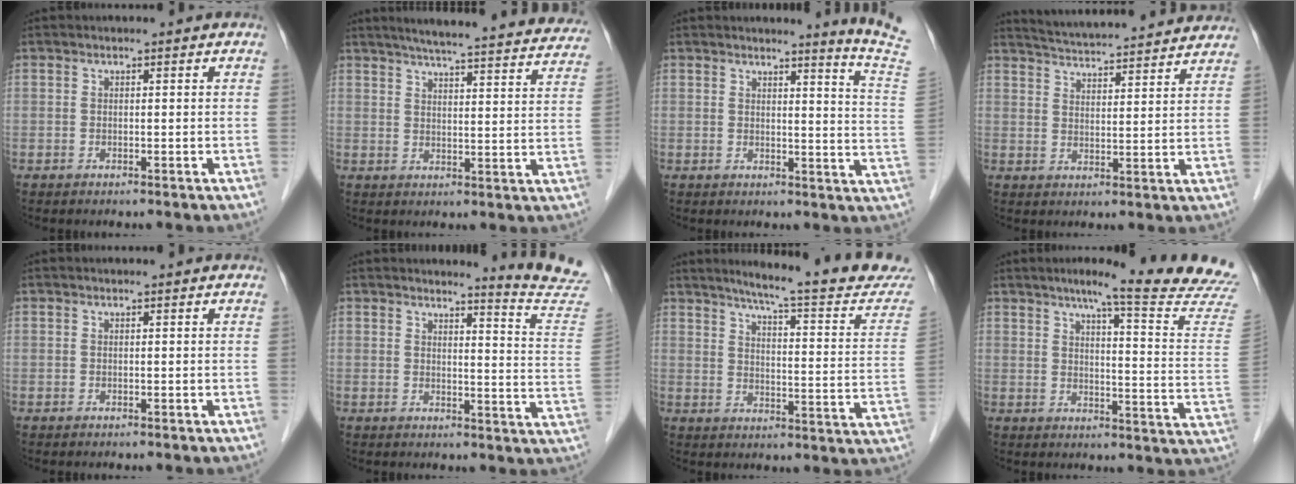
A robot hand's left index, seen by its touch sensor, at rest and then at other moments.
{"total": 26.6, "force": [24.3, 2.0, 10.6], "torque": [-0.152, -0.031, 0.290]}
{"total": 8.2, "force": [7.3, -3.0, 2.3], "torque": [-0.036, -0.093, 0.069]}
{"total": 18.7, "force": [17.6, 1.3, 6.2], "torque": [-0.102, 0.016, 0.238]}
{"total": 0.0}
{"total": 10.3, "force": [10.0, -2.4, 1.0], "torque": [-0.023, -0.106, 0.103]}
{"total": 19.4, "force": [17.2, 0.1, 8.8], "torque": [-0.119, -0.065, 0.208]}
{"total": 19.1, "force": [16.3, -1.4, 9.8], "torque": [-0.130, -0.071, 0.190]}